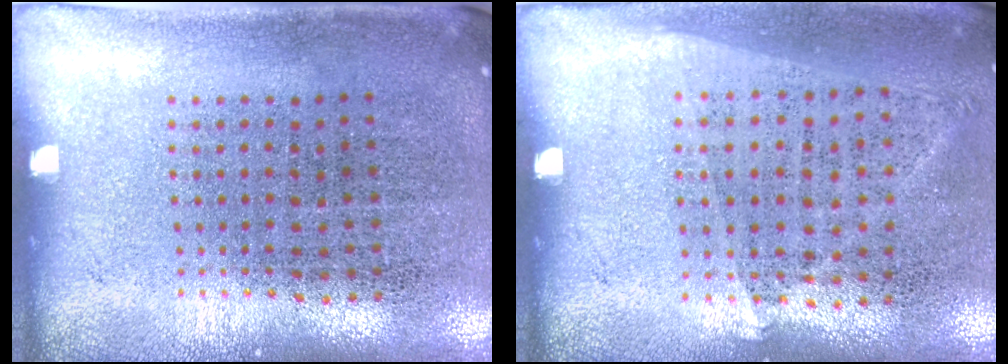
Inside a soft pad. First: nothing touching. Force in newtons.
{"total": 1.0, "press": 0.9, "slide": 0.4}